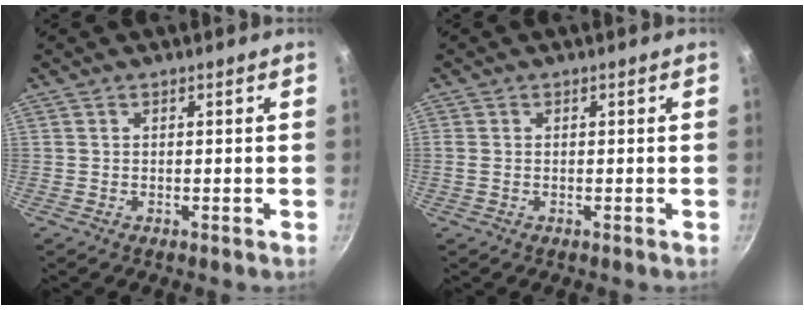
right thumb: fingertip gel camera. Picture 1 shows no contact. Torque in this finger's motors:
{"motor_torque": [0.11, -0.50, 0.00, 0.51, 0.00]}